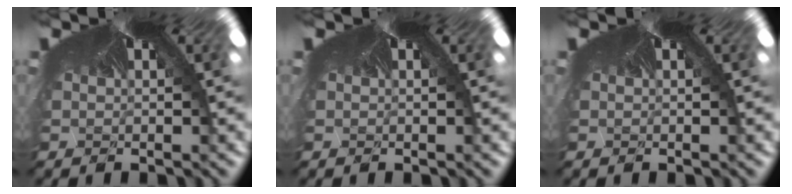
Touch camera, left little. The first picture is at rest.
{"total": 0.0}
{"total": 0.0}